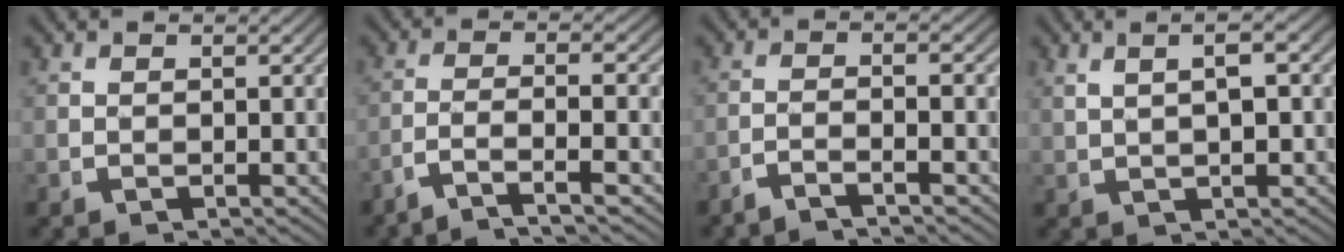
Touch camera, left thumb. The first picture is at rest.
{"total": 5.8, "force": [-3.9, 1.8, 4.0], "torque": [-0.098, -0.018, -0.057]}
{"total": 2.4, "force": [-1.8, -0.1, 1.6], "torque": [-0.032, 0.001, -0.037]}
{"total": 3.6, "force": [1.4, 1.1, 3.2], "torque": [-0.042, 0.012, 0.029]}